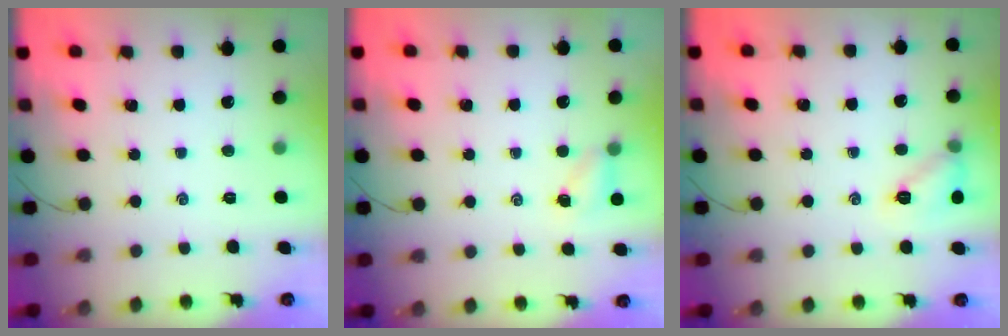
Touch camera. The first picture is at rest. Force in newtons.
{"total": 3.5, "press": 3.3, "slide": 1.2}
{"total": 8.7, "press": 8.7, "slide": 1.0}